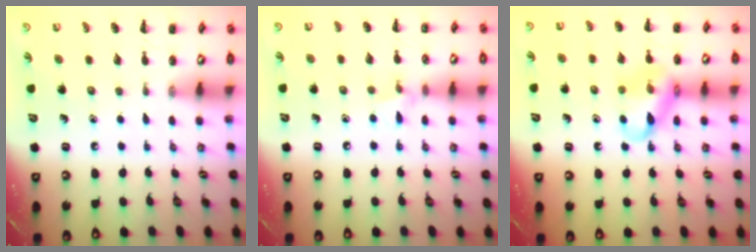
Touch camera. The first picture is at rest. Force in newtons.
{"total": 5.6, "press": 5.2, "slide": 1.8}
{"total": 13.7, "press": 13.5, "slide": 2.1}